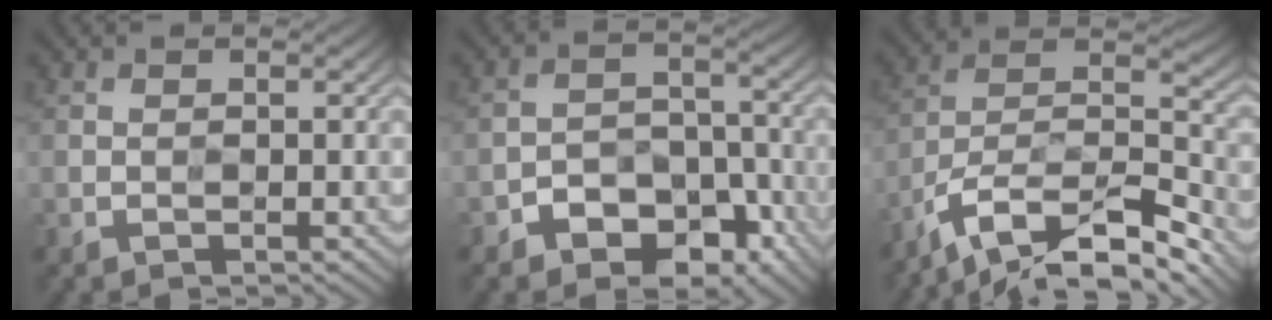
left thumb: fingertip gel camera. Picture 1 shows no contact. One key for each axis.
{"total": 7.6, "fx": -4.6, "fy": 4.8, "fz": 3.8, "tx": -0.053, "ty": -0.006, "tz": -0.081}
{"total": 15.2, "fx": -11.9, "fy": 4.2, "fz": 8.4, "tx": -0.167, "ty": 0.005, "tz": -0.204}